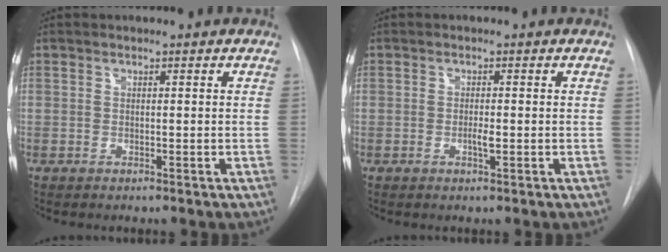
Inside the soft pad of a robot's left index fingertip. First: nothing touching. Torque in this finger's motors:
{"motor_torque": [0.43, 0.23, 0.02, 0.00]}